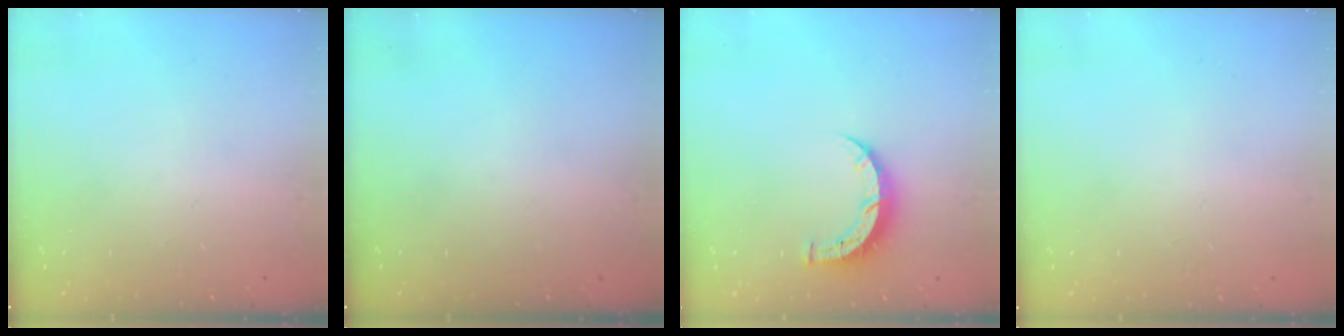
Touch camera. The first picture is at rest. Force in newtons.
{"total": 0.0}
{"total": 6.7, "press": 6.7, "slide": 0.6}
{"total": 2.5, "press": 2.5, "slide": 0.2}